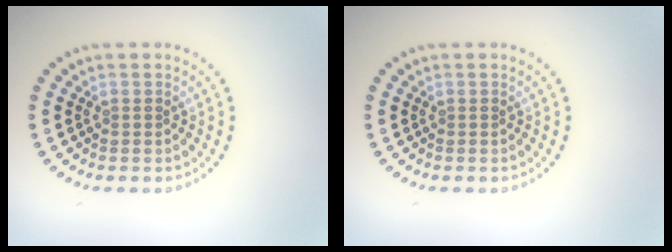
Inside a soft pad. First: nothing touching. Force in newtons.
{"total": 0.0}